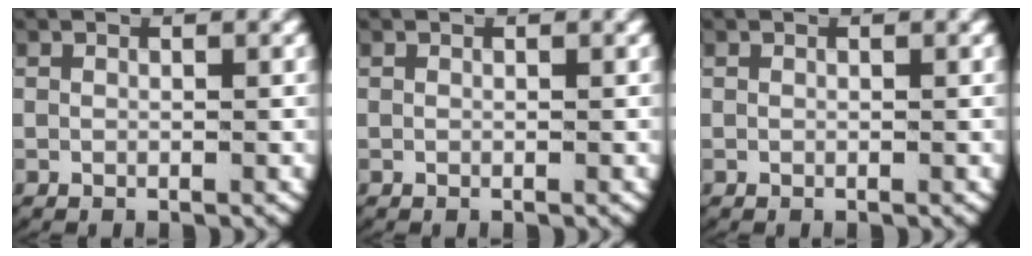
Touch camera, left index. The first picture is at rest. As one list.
[{"total": 0.0}, {"total": 0.0}]